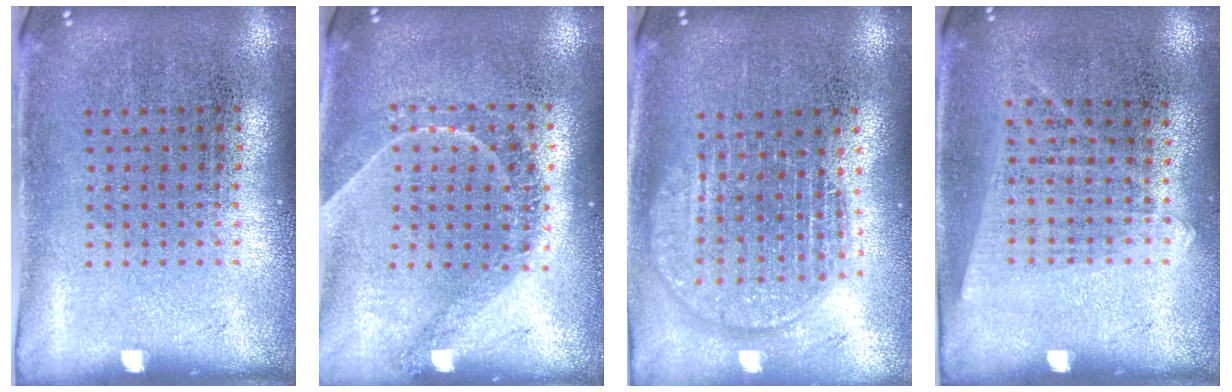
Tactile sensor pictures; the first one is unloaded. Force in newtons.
{"total": 1.3, "press": 1.1, "slide": 0.7}
{"total": 1.8, "press": 1.6, "slide": 0.9}
{"total": 1.2, "press": 1.0, "slide": 0.5}